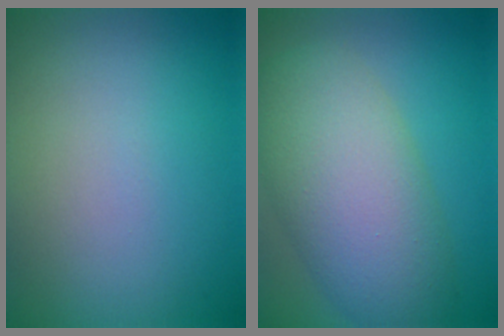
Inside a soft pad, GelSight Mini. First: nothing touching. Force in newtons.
{"total": 8.8, "press": 8.8, "slide": 0.4}